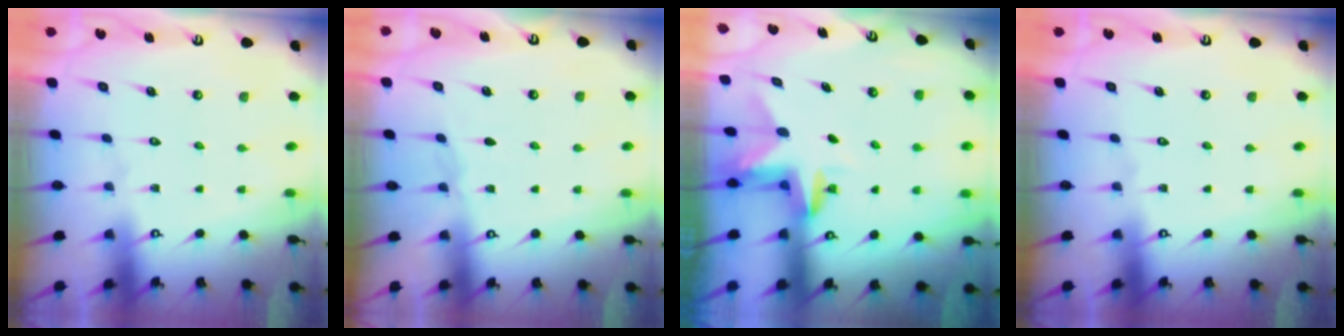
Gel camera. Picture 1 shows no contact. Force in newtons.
{"total": 5.2, "press": 4.4, "slide": 2.9}
{"total": 2.9, "press": 2.9, "slide": 0.2}
{"total": 0.0}